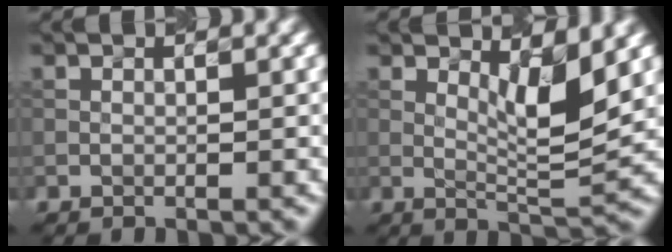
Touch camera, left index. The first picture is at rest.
{"total": 3.8, "force": [1.6, 0.6, 3.4], "torque": [-0.060, -0.012, 0.040]}